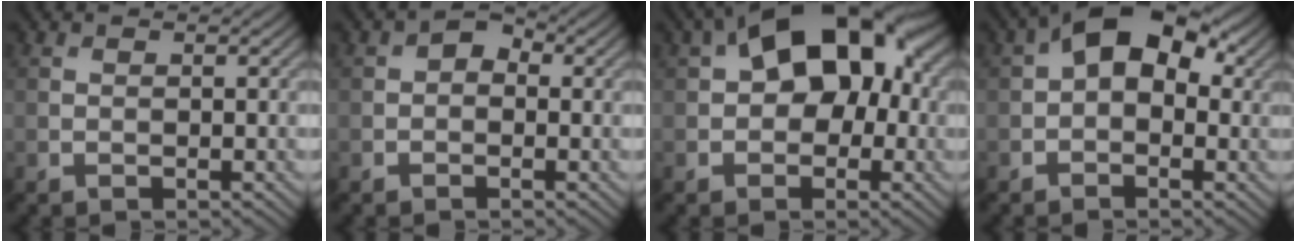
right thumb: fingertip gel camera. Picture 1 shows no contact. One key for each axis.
{"total": 2.1, "fx": -0.1, "fy": 1.5, "fz": 1.4, "tx": -0.022, "ty": 0.005, "tz": -0.011}
{"total": 13.1, "fx": 2.3, "fy": 8.4, "fz": 9.8, "tx": -0.135, "ty": 0.024, "tz": 0.020}
{"total": 8.5, "fx": 1.7, "fy": 5.3, "fz": 6.5, "tx": -0.101, "ty": 0.015, "tz": 0.013}